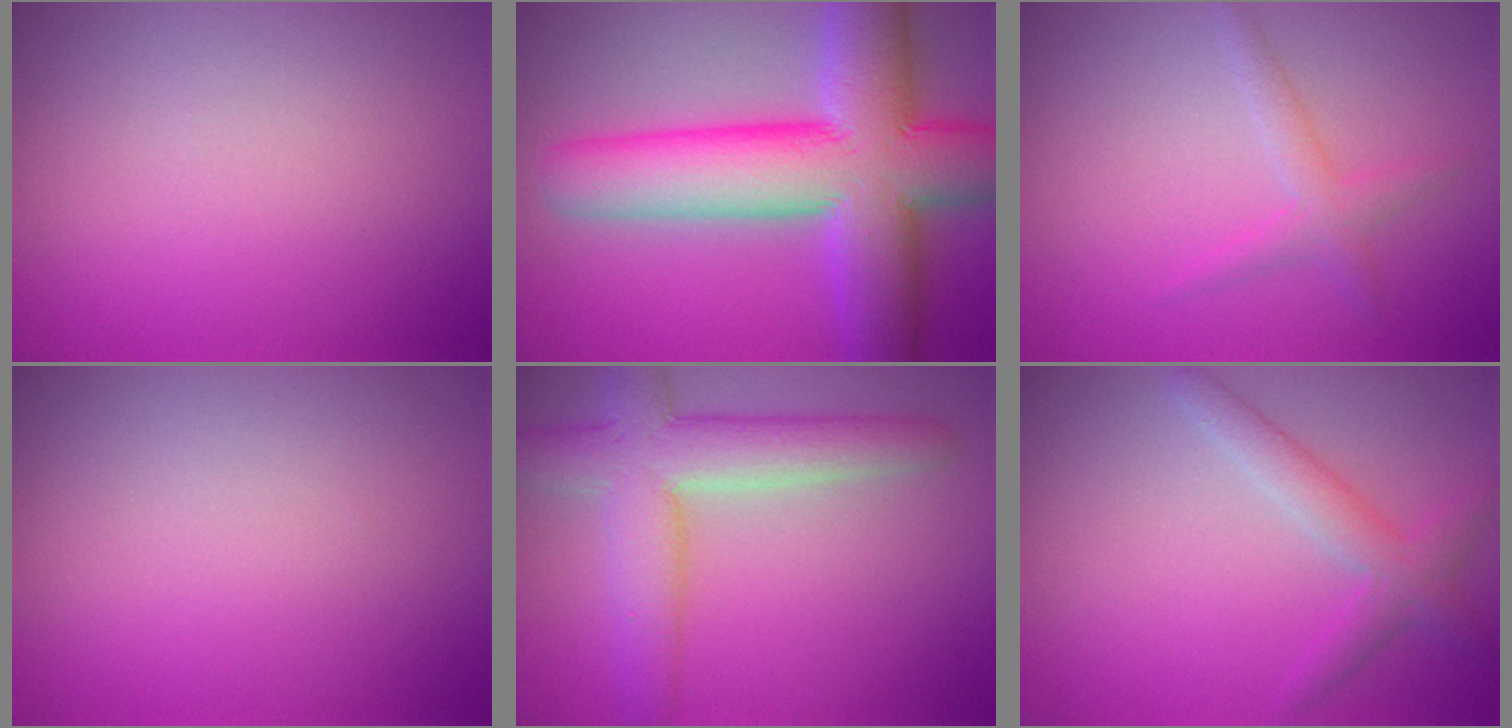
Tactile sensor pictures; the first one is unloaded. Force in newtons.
{"total": 12.6, "press": 12.5, "slide": 0.7}
{"total": 1.7, "press": 1.7, "slide": 0.1}
{"total": 0.0}
{"total": 6.5, "press": 6.5, "slide": 0.5}
{"total": 2.7, "press": 2.7, "slide": 0.1}